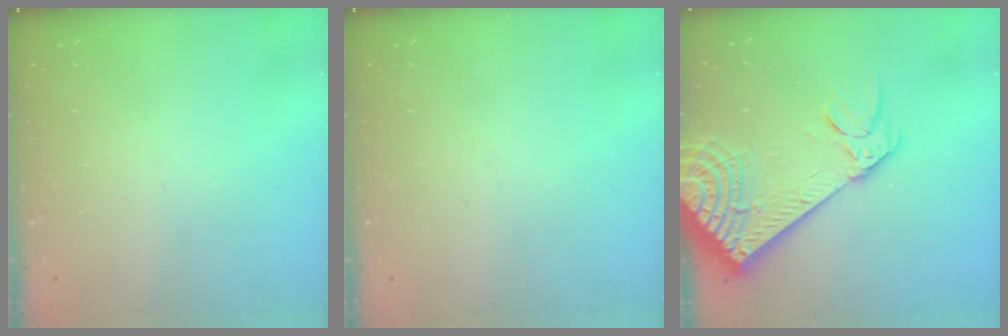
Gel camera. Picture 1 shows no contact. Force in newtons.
{"total": 0.0}
{"total": 17.7, "press": 17.3, "slide": 3.6}